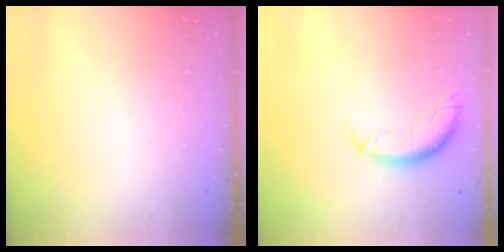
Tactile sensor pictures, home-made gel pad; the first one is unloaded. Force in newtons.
{"total": 9.9, "press": 9.9, "slide": 1.3}